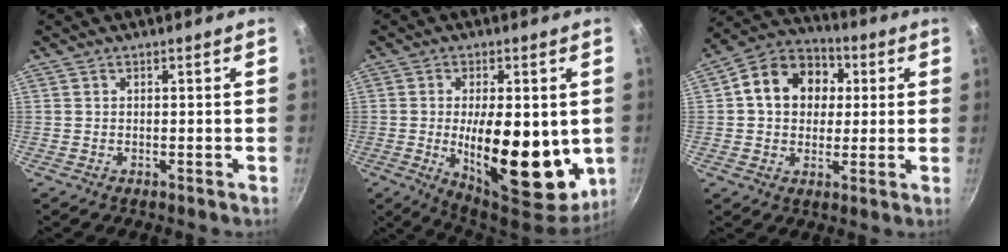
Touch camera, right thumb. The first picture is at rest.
{"total": 19.6, "force": [-1.6, 8.6, 17.5], "torque": [-0.239, -0.022, -0.015]}
{"total": 14.1, "force": [2.7, 11.3, 8.0], "torque": [-0.103, 0.021, 0.027]}